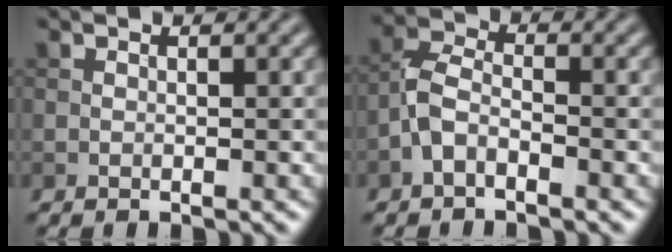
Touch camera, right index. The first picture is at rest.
{"total": 2.8, "force": [-1.5, 1.4, 1.9], "torque": [-0.041, 0.010, -0.040]}